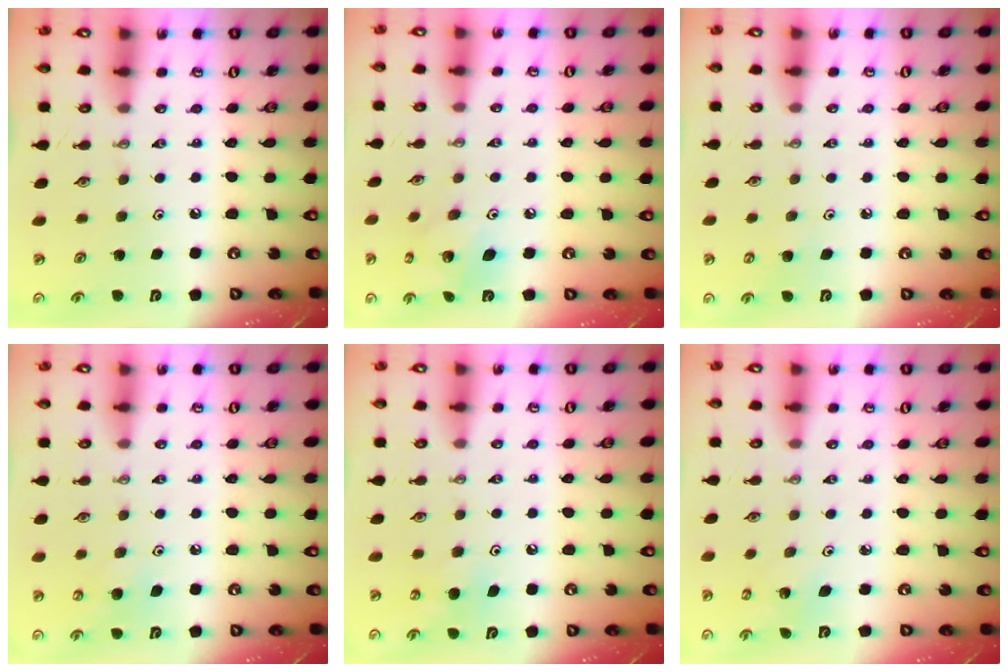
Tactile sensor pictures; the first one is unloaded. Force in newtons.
{"total": 8.3, "press": 8.3, "slide": 0.1}
{"total": 3.7, "press": 3.7, "slide": 0.3}
{"total": 7.0, "press": 6.9, "slide": 0.7}
{"total": 7.6, "press": 7.6, "slide": 0.4}
{"total": 2.3, "press": 2.3, "slide": 0.2}